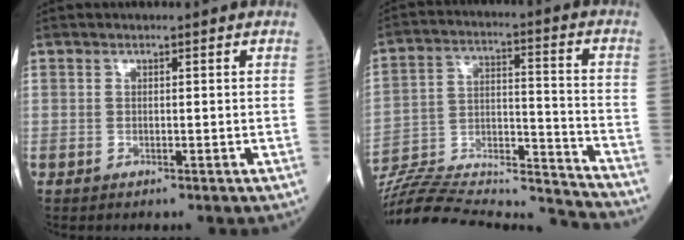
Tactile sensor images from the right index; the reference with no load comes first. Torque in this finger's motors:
{"motor_torque": [-1.09, -1.05, -1.05, -0.21]}